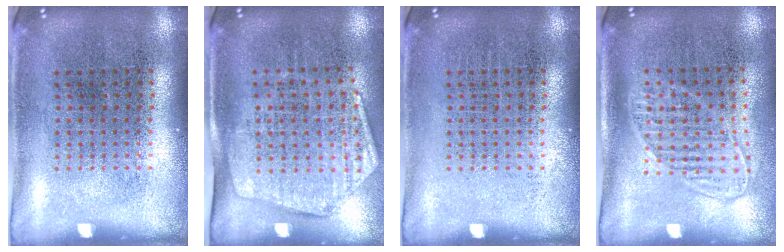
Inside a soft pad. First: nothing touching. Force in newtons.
{"total": 1.9, "press": 1.6, "slide": 1.0}
{"total": 0.0}
{"total": 1.4, "press": 1.1, "slide": 0.7}